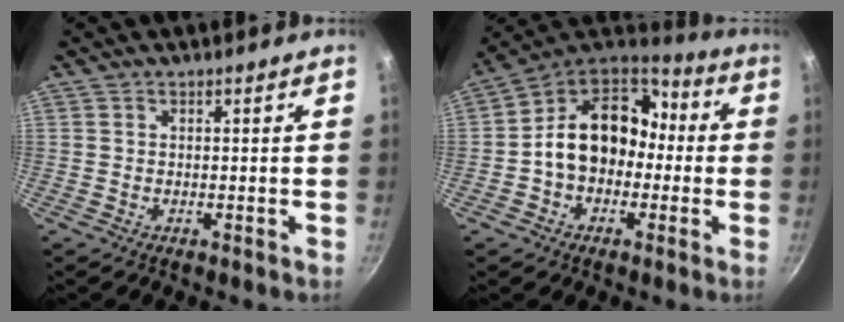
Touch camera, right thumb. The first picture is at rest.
{"total": 16.4, "force": [-0.9, 12.8, 10.2], "torque": [-0.124, 0.056, -0.030]}